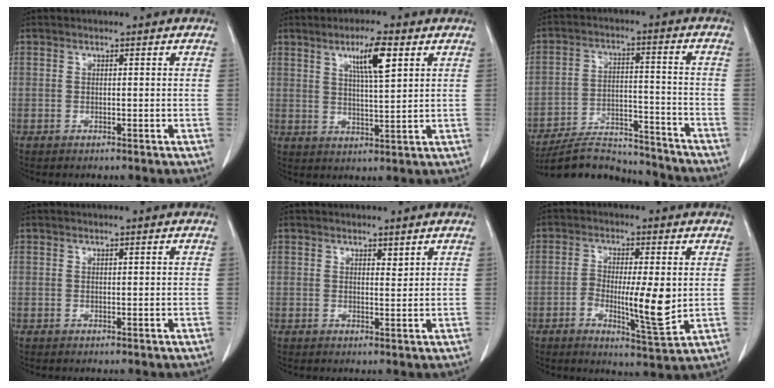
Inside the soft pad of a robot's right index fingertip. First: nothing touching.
{"total": 7.0, "force": [3.4, 0.6, 6.1], "torque": [-0.106, 0.001, 0.057]}
{"total": 13.9, "force": [-13.4, 2.7, 2.5], "torque": [-0.034, 0.024, -0.206]}
{"total": 0.0}
{"total": 1.1, "force": [0.9, 0.3, 0.6], "torque": [-0.010, -0.008, 0.015]}
{"total": 8.5, "force": [-0.8, 1.7, 8.3], "torque": [-0.137, -0.007, -0.010]}